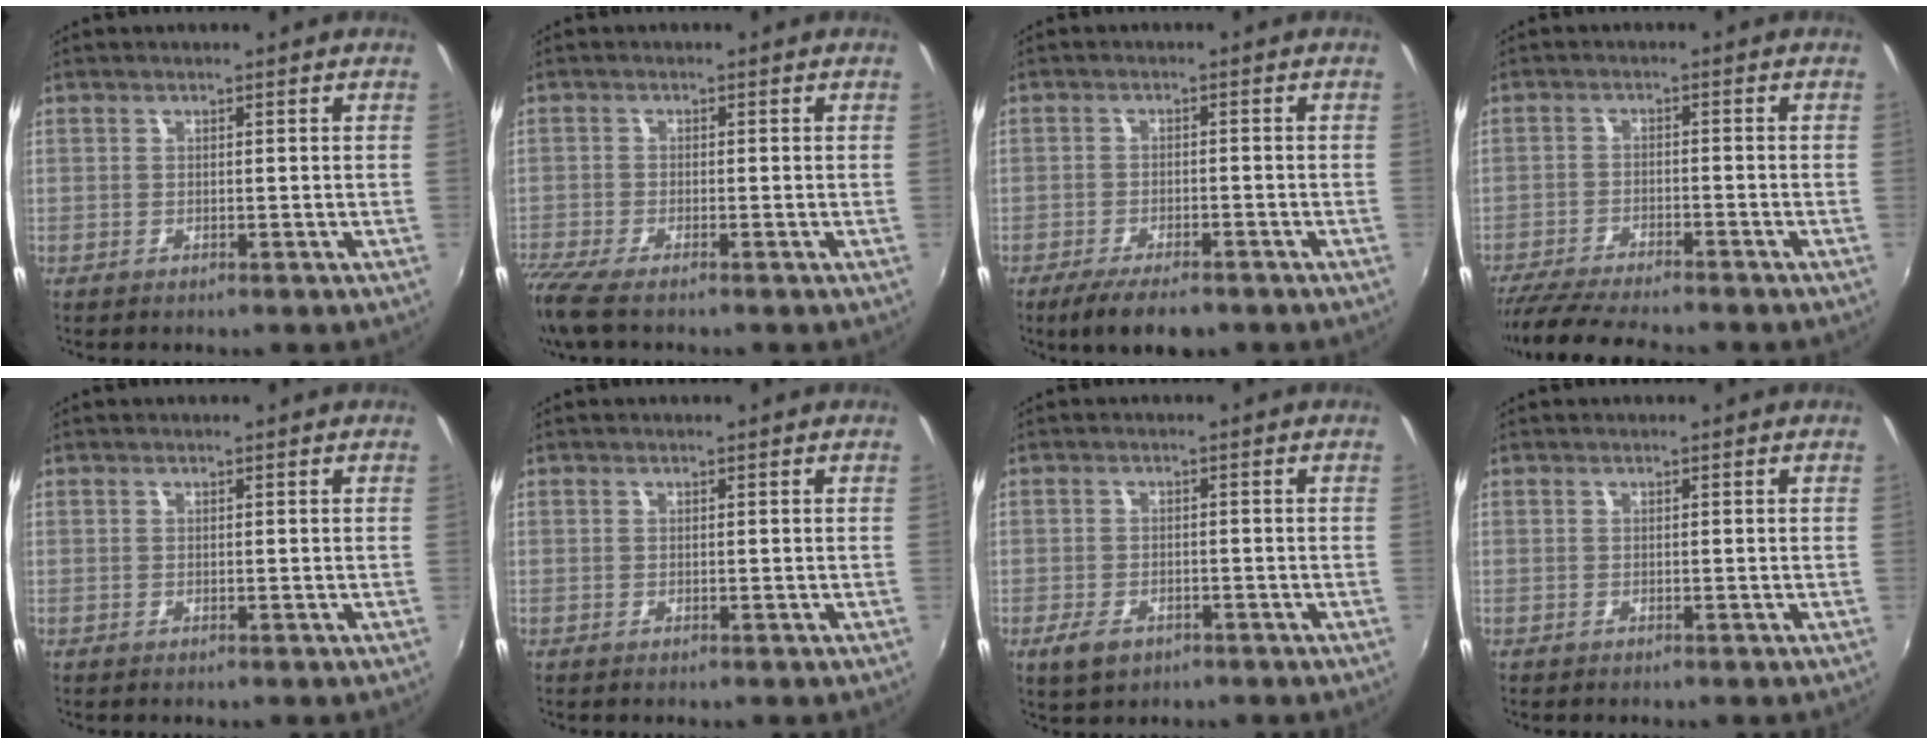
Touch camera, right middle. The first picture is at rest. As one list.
[{"total": 6.2, "force": [-4.9, 0.7, 3.7], "torque": [-0.097, -0.030, -0.096]}, {"total": 6.9, "force": [-5.2, 1.9, 4.1], "torque": [-0.094, -0.014, -0.086]}, {"total": 11.7, "force": [-10.5, 0.9, 5.3], "torque": [-0.123, -0.024, -0.173]}, {"total": 0.0}, {"total": 0.0}, {"total": 4.6, "force": [-2.6, 2.6, 2.7], "torque": [-0.065, -0.009, -0.044]}, {"total": 0.0}]